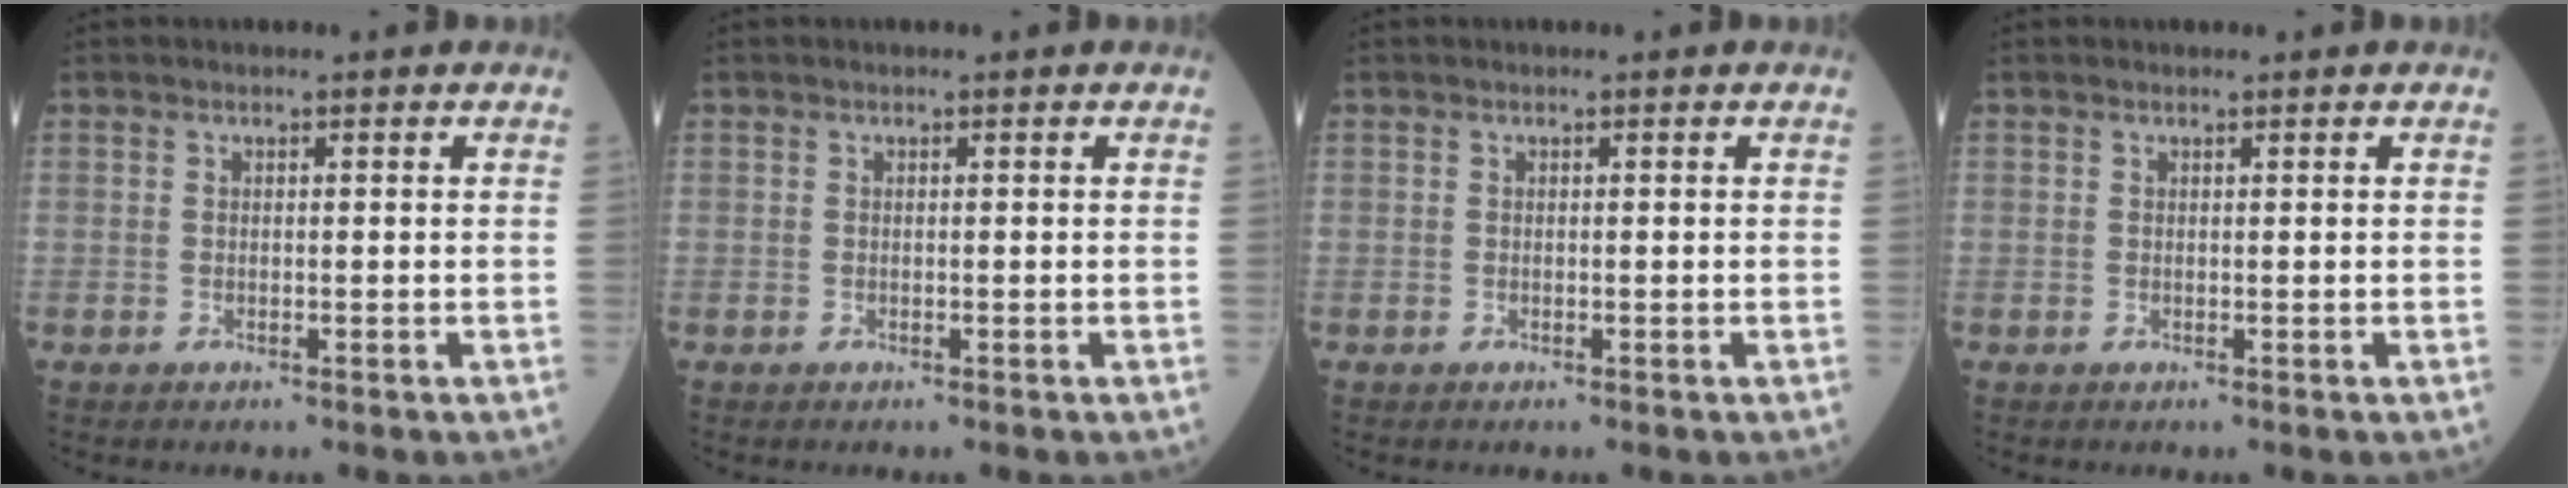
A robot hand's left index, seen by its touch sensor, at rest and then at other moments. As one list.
[{"total": 0.0}, {"total": 0.0}, {"total": 0.0}]